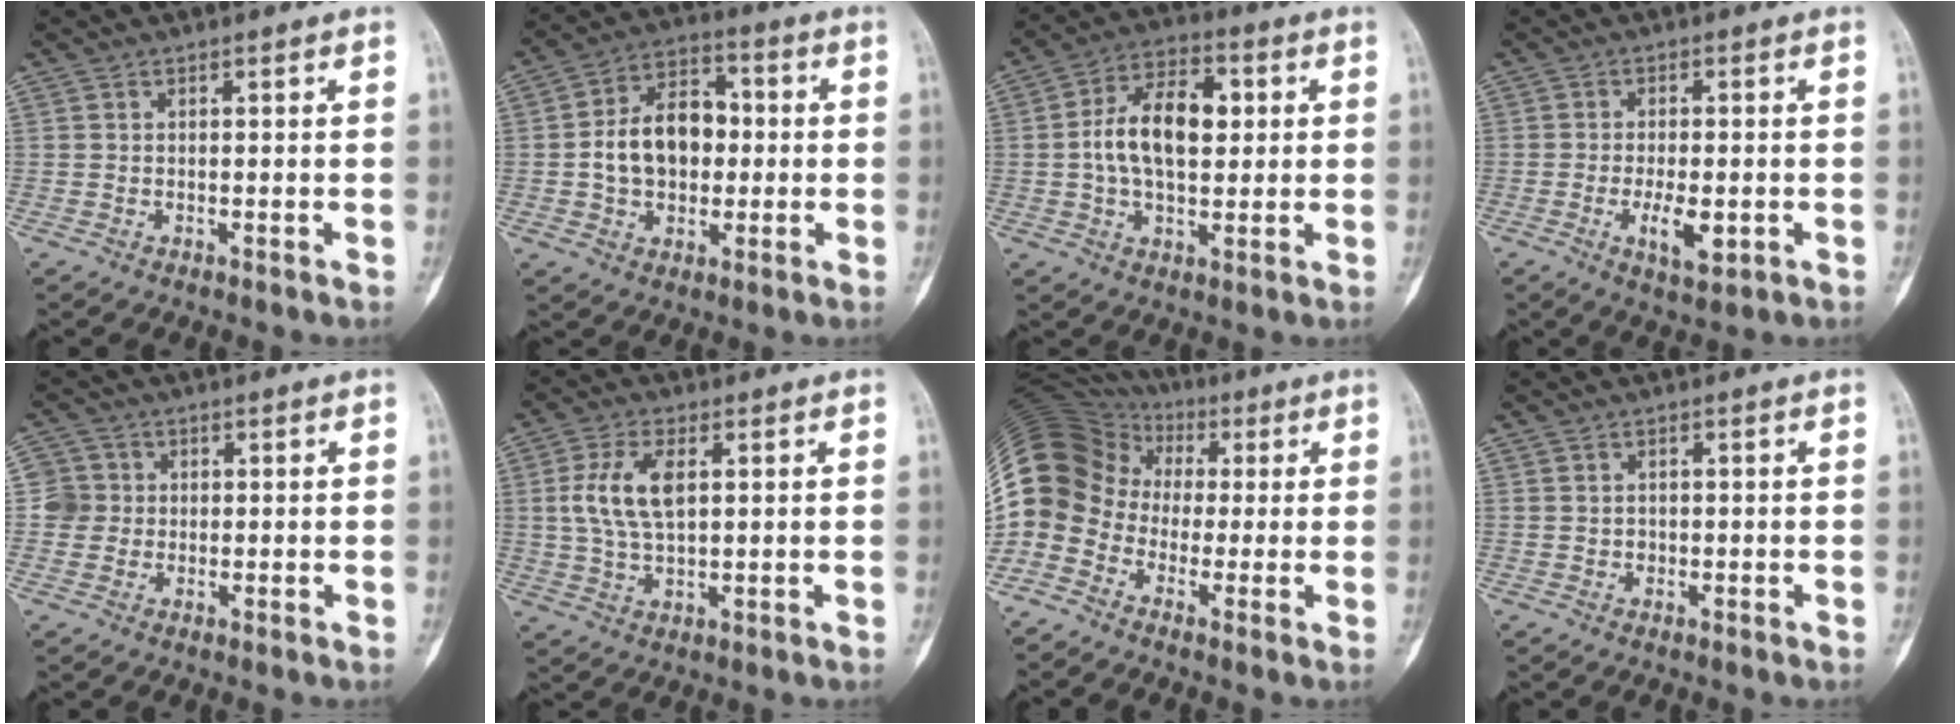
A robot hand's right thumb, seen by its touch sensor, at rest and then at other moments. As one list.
[{"total": 13.1, "force": [-0.2, 9.2, 9.3], "torque": [-0.129, 0.028, -0.008]}, {"total": 13.3, "force": [1.2, 7.7, 10.7], "torque": [-0.174, 0.018, 0.015]}, {"total": 6.2, "force": [-1.8, 2.5, 5.4], "torque": [-0.089, -0.005, -0.024]}, {"total": 4.0, "force": [0.1, 4.0, 0.2], "torque": [0.026, 0.010, -0.004]}, {"total": 8.8, "force": [1.8, 4.4, 7.4], "torque": [-0.155, 0.000, 0.037]}, {"total": 15.9, "force": [-2.2, 13.6, 7.9], "torque": [-0.164, 0.070, -0.051]}, {"total": 1.0, "force": [-0.1, 1.0, 0.3], "torque": [0.000, 0.003, 0.000]}]